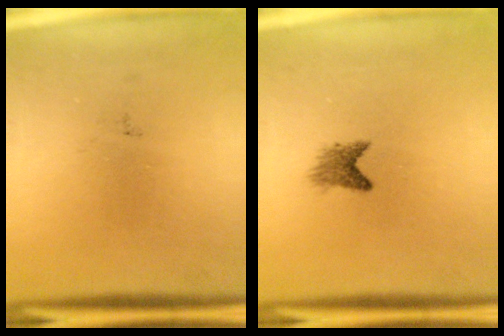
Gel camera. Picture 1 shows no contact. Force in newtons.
{"total": 2.1}